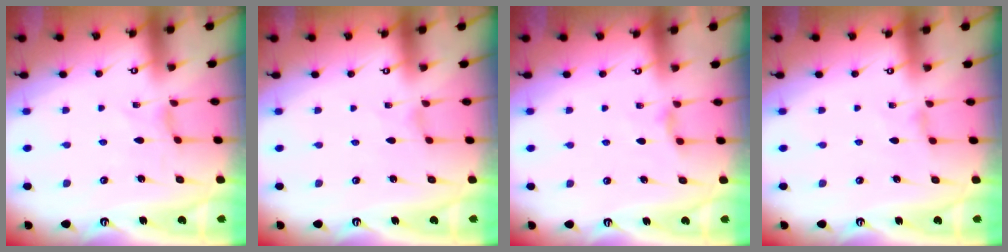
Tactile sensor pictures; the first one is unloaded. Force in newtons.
{"total": 0.0}
{"total": 2.7, "press": 2.7, "slide": 0.5}
{"total": 0.8, "press": 0.7, "slide": 0.3}